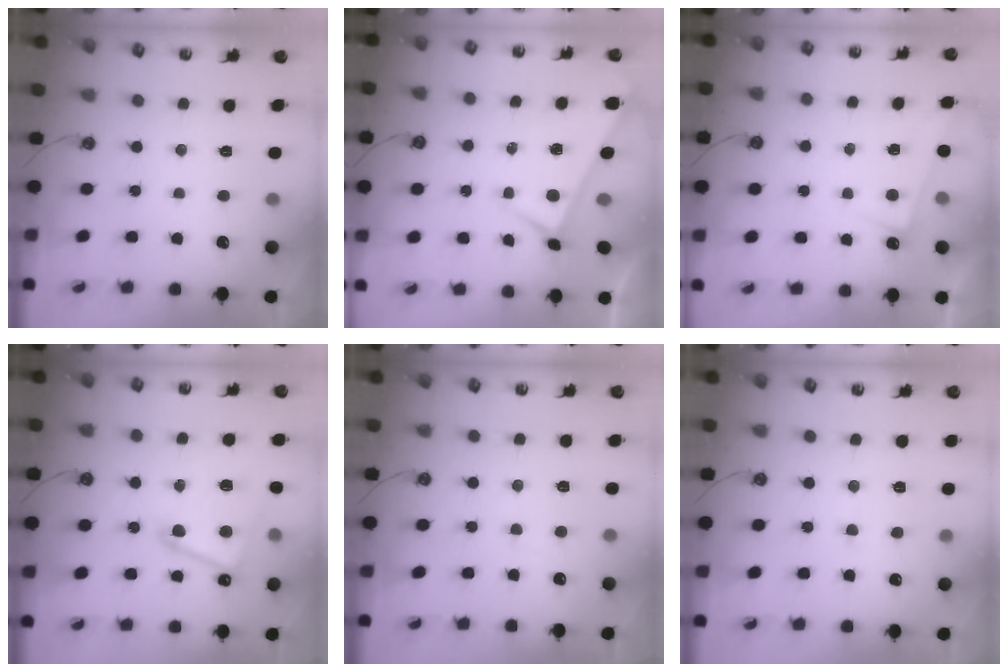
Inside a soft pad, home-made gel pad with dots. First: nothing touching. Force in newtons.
{"total": 0.0}
{"total": 1.9, "press": 1.8, "slide": 0.4}
{"total": 11.1, "press": 11.0, "slide": 0.8}
{"total": 0.6, "press": 0.4, "slide": 0.5}
{"total": 3.8, "press": 3.8, "slide": 0.4}